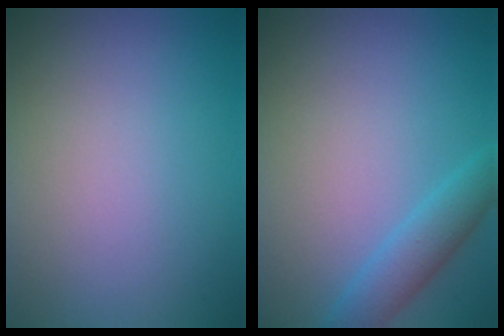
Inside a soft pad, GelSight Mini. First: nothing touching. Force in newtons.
{"total": 2.9, "press": 2.9, "slide": 0.2}